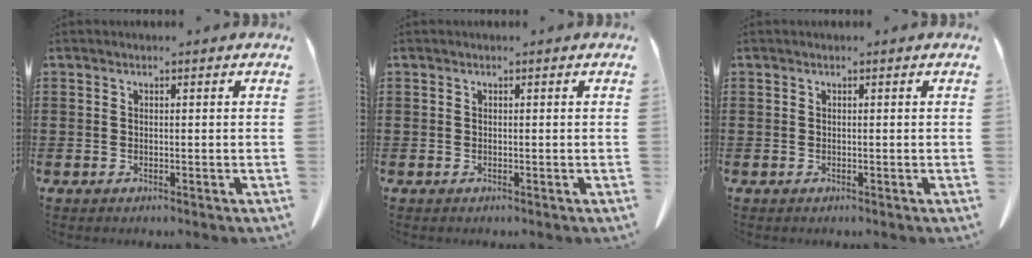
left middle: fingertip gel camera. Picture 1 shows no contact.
{"total": 0.0}
{"total": 0.0}